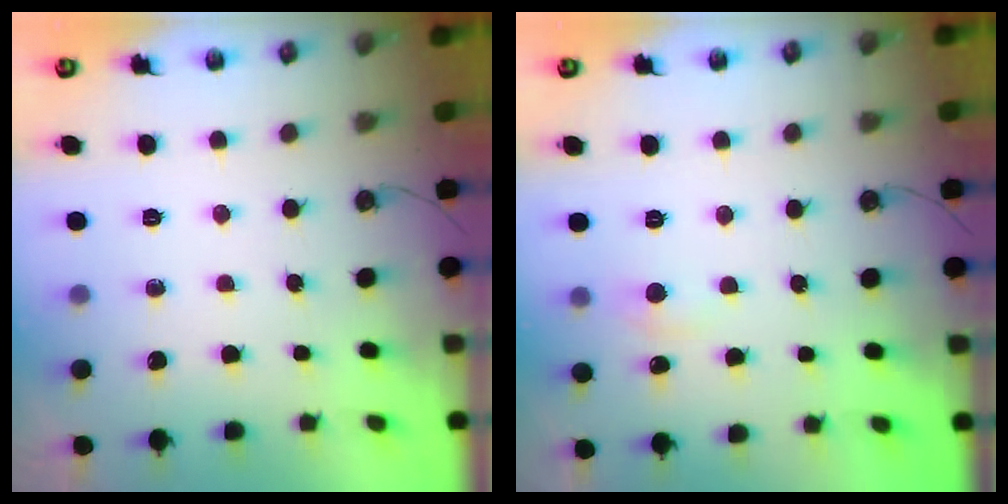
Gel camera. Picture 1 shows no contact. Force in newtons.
{"total": 1.2, "press": 1.0, "slide": 0.6}